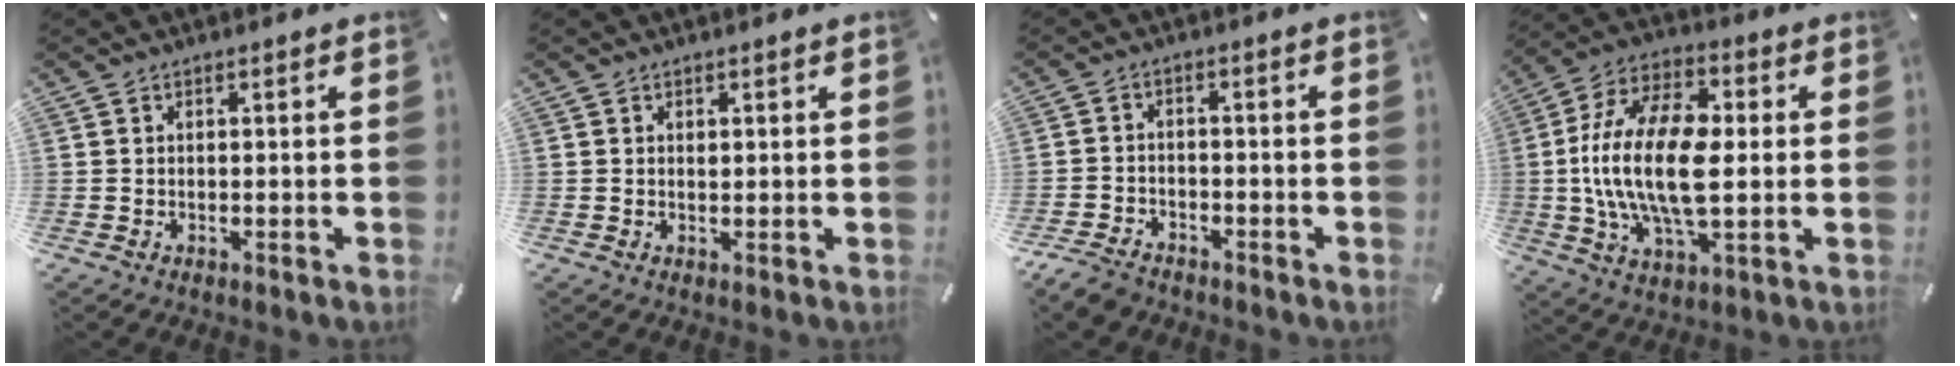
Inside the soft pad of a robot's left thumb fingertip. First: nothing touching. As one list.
[{"total": 0.6, "force": [0.3, 0.5, 0.3], "torque": [-0.006, -0.001, 0.006]}, {"total": 4.4, "force": [-3.7, 2.0, 1.4], "torque": [-0.039, 0.016, -0.075]}, {"total": 19.9, "force": [-0.3, 9.8, 17.2], "torque": [-0.371, -0.004, -0.007]}]